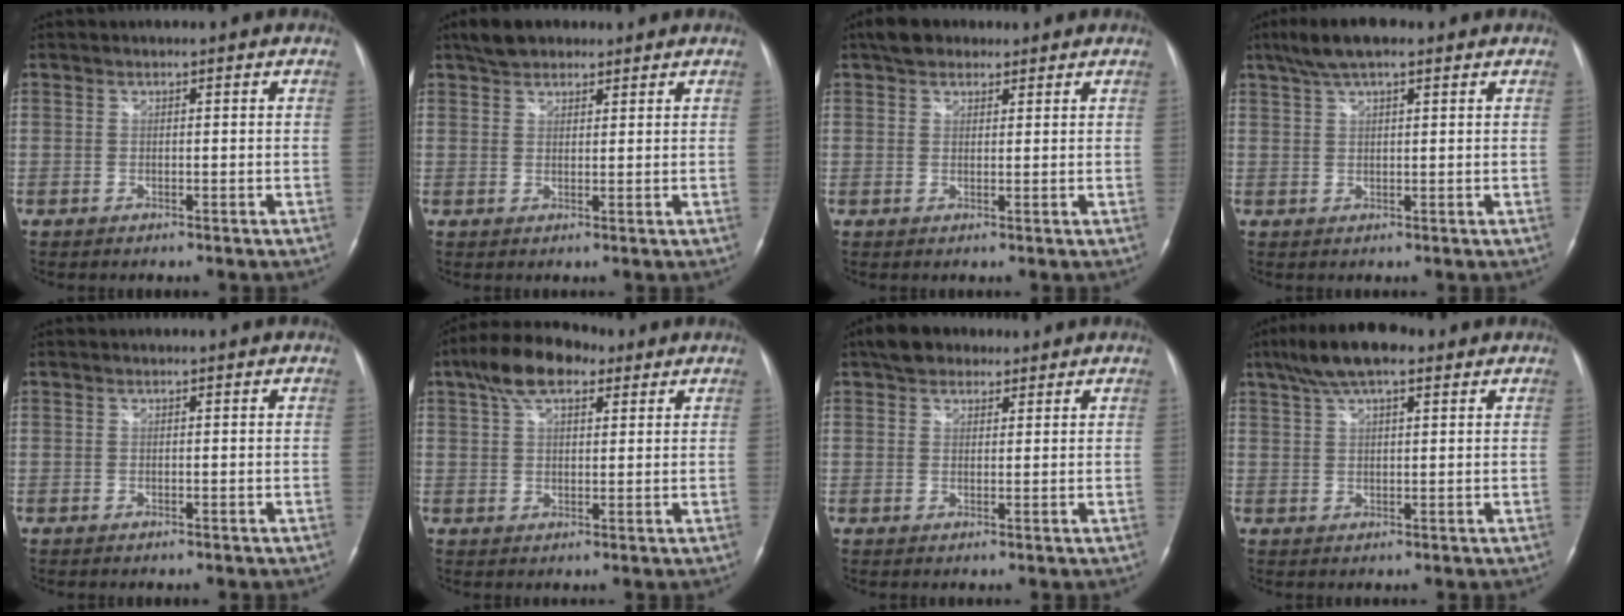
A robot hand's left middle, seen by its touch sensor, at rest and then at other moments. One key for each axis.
{"total": 4.9, "fx": 3.8, "fy": 2.5, "fz": 1.9, "tx": -0.039, "ty": 0.019, "tz": 0.068}
{"total": 4.7, "fx": 3.4, "fy": 2.6, "fz": 1.8, "tx": -0.035, "ty": 0.021, "tz": 0.060}
{"total": 6.9, "fx": 4.8, "fy": 1.6, "fz": 4.6, "tx": -0.093, "ty": 0.025, "tz": 0.086}
{"total": 0.0}
{"total": 8.9, "fx": 5.2, "fy": 4.0, "fz": 6.0, "tx": -0.119, "ty": 0.031, "tz": 0.092}
{"total": 5.5, "fx": 4.1, "fy": 3.0, "fz": 2.0, "tx": -0.037, "ty": 0.021, "tz": 0.073}
{"total": 8.9, "fx": 6.0, "fy": 2.4, "fz": 6.2, "tx": -0.119, "ty": 0.024, "tz": 0.103}